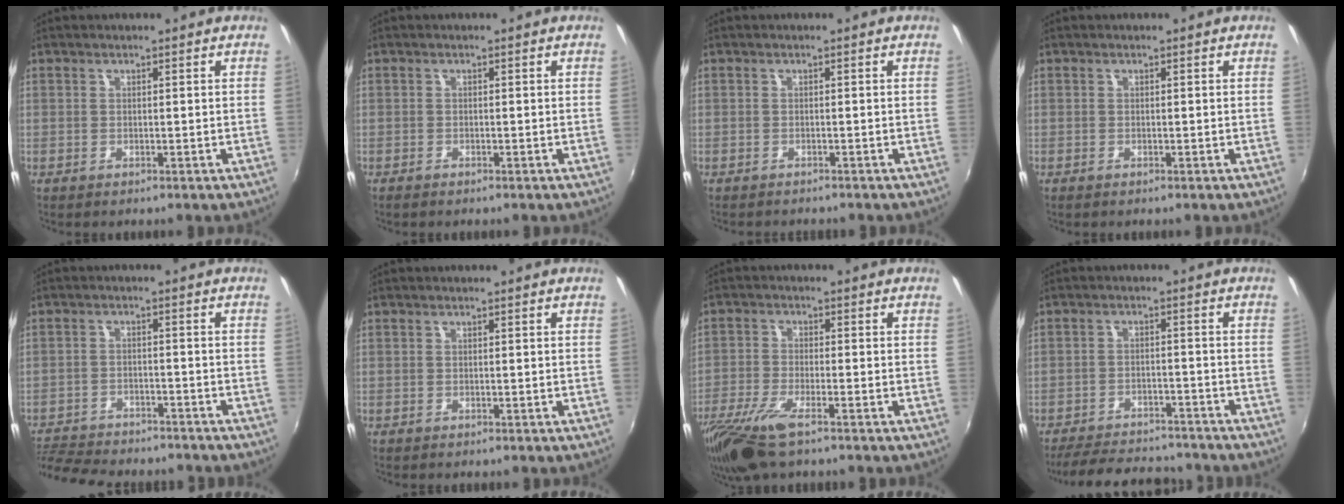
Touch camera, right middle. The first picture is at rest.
{"total": 1.0, "force": [-0.9, 0.3, 0.3], "torque": [-0.009, -0.005, -0.020]}
{"total": 2.2, "force": [-2.1, 0.3, 0.6], "torque": [-0.019, -0.011, -0.031]}
{"total": 0.0}
{"total": 13.8, "force": [-12.2, 3.7, 5.3], "torque": [-0.129, -0.015, -0.189]}
{"total": 0.0}
{"total": 10.8, "force": [-7.6, 2.5, 7.3], "torque": [-0.169, -0.036, -0.148]}
{"total": 16.3, "force": [-14.3, 4.8, 6.1], "torque": [-0.140, 0.001, -0.196]}